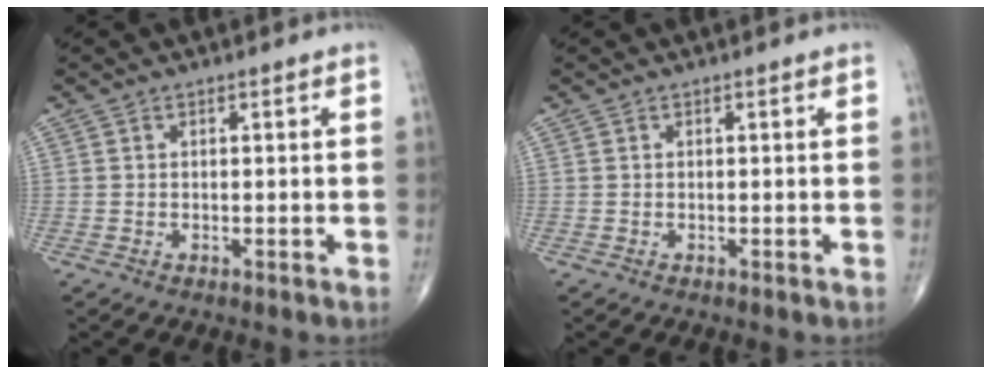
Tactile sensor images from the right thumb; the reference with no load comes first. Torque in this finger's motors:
{"motor_torque": [0.00, 0.00, 0.00, 0.00, 0.02]}